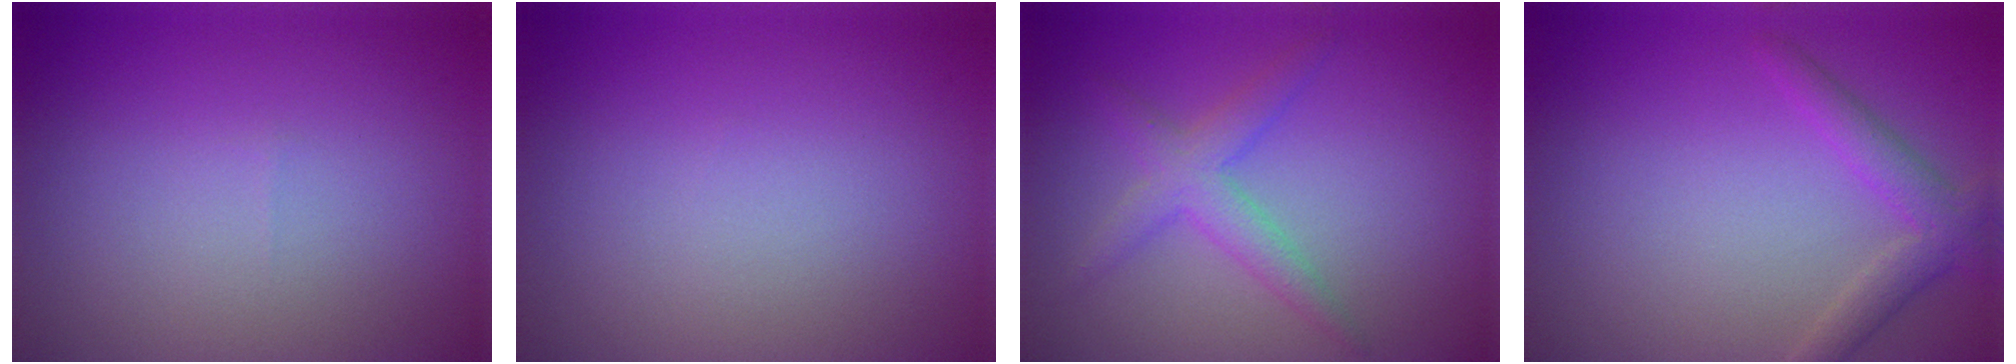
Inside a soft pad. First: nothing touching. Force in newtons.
{"total": 0.0}
{"total": 2.9, "press": 2.9, "slide": 0.1}
{"total": 2.6, "press": 2.6, "slide": 0.1}